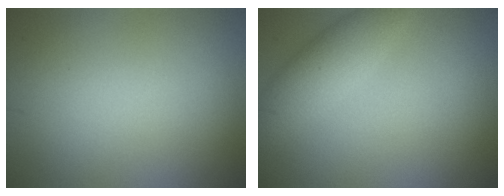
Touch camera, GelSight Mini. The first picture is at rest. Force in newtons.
{"total": 4.0, "press": 4.0, "slide": 0.1}